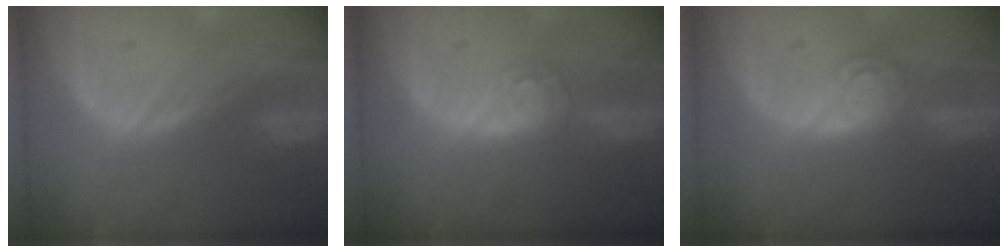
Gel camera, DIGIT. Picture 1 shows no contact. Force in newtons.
{"total": 4.7, "press": 4.1, "slide": 2.3}
{"total": 5.5, "press": 4.9, "slide": 2.6}